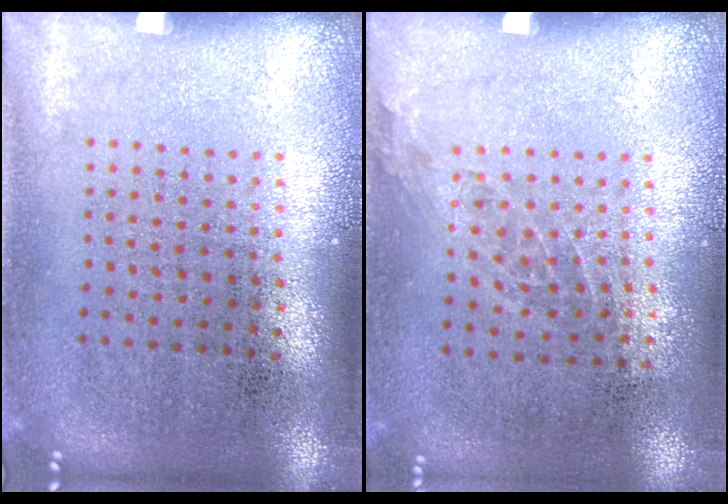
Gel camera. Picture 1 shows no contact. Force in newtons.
{"total": 0.9, "press": 0.7, "slide": 0.6}